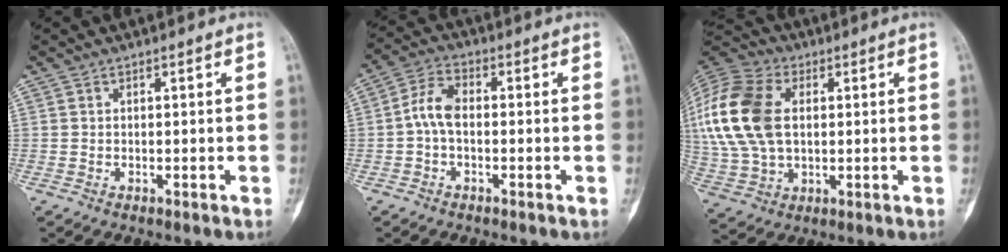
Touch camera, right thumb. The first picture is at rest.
{"total": 5.8, "force": [-0.6, 3.4, 4.7], "torque": [-0.091, 0.020, -0.022]}
{"total": 22.2, "force": [3.8, 14.8, 16.2], "torque": [-0.370, 0.014, 0.072]}